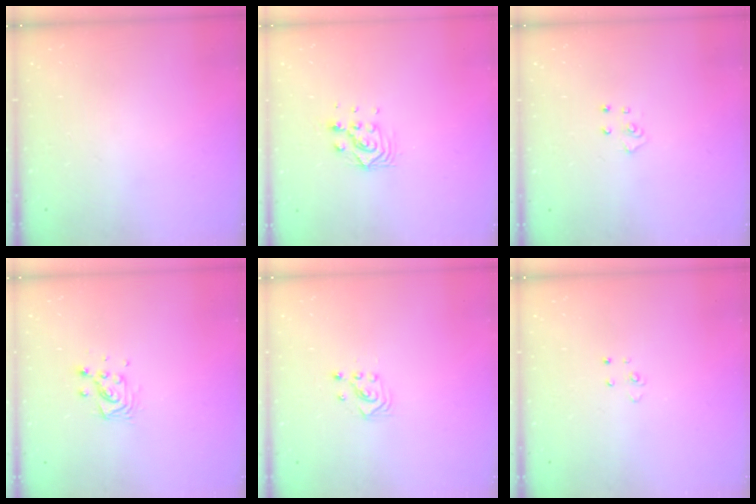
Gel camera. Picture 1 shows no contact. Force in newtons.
{"total": 7.0, "press": 7.0, "slide": 0.5}
{"total": 3.9, "press": 3.8, "slide": 0.4}
{"total": 6.3, "press": 6.3, "slide": 0.3}
{"total": 2.2, "press": 2.2, "slide": 0.2}
{"total": 2.6, "press": 2.6, "slide": 0.2}